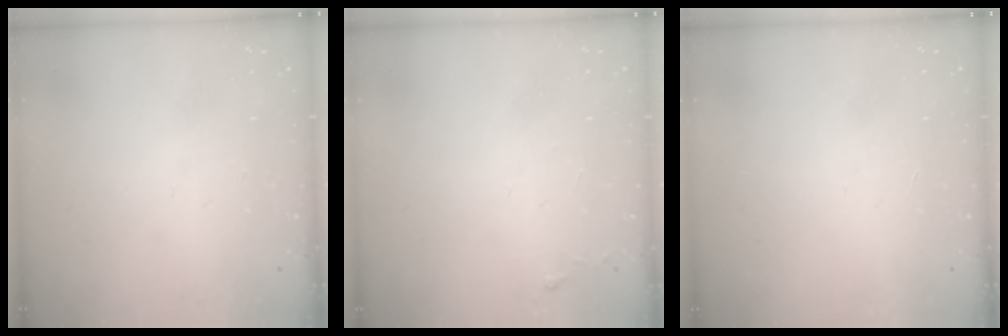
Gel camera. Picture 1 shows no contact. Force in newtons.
{"total": 3.3, "press": 3.3, "slide": 0.5}
{"total": 1.5, "press": 1.5, "slide": 0.1}